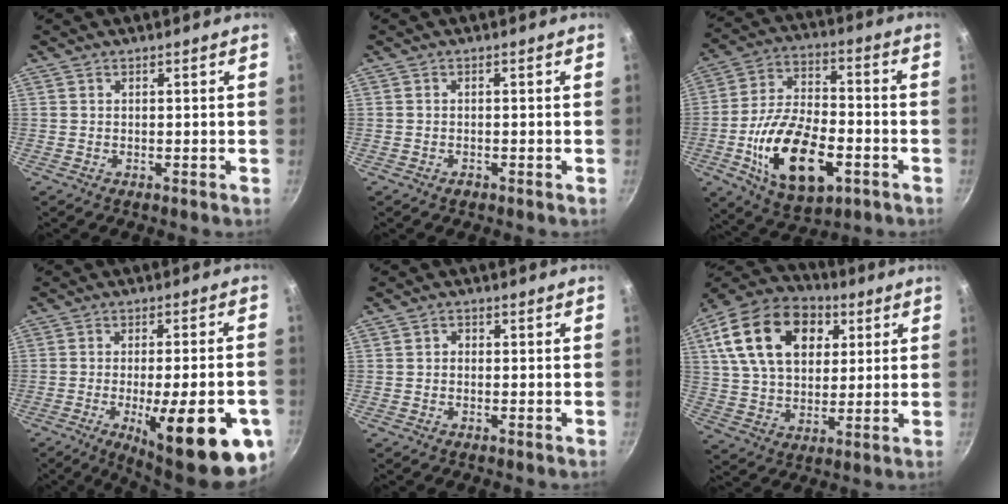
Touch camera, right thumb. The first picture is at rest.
{"total": 1.0, "force": [-0.7, 0.6, 0.4], "torque": [-0.011, 0.005, -0.012]}
{"total": 19.7, "force": [-6.3, 10.4, 15.5], "torque": [-0.267, 0.025, -0.105]}
{"total": 22.2, "force": [-7.8, 6.3, 19.8], "torque": [-0.240, 0.007, -0.099]}
{"total": 1.2, "force": [-0.2, 1.1, 0.6], "torque": [-0.008, 0.006, -0.006]}
{"total": 21.7, "force": [7.3, 14.6, 14.2], "torque": [-0.231, 0.006, 0.118]}